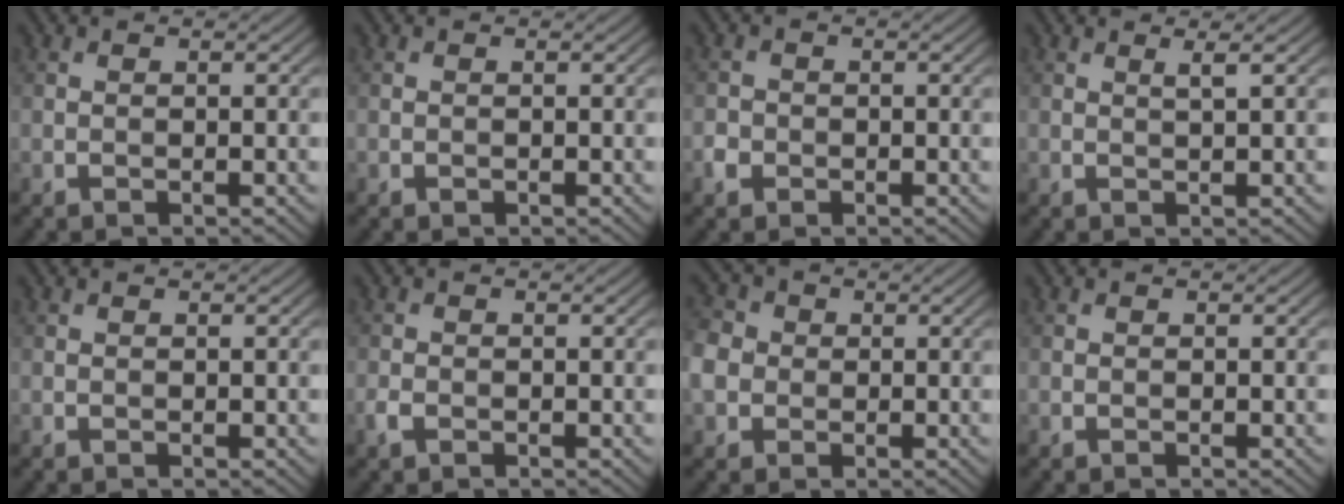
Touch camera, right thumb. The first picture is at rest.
{"total": 0.0}
{"total": 1.8, "force": [-0.9, 1.5, 0.5], "torque": [-0.009, -0.001, -0.022]}
{"total": 1.2, "force": [0.7, -0.1, 1.0], "torque": [-0.022, 0.006, 0.009]}
{"total": 0.0}
{"total": 1.4, "force": [-0.7, 0.9, 0.8], "torque": [-0.020, -0.001, -0.018]}
{"total": 4.9, "force": [-0.6, 4.3, 2.2], "torque": [-0.072, 0.005, -0.025]}
{"total": 0.0}